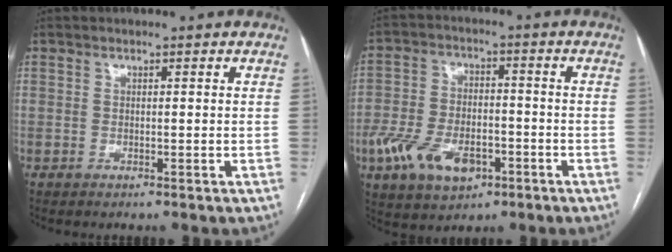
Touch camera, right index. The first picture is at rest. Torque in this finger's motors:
{"motor_torque": [1.43, -0.71, 0.64, 0.18]}